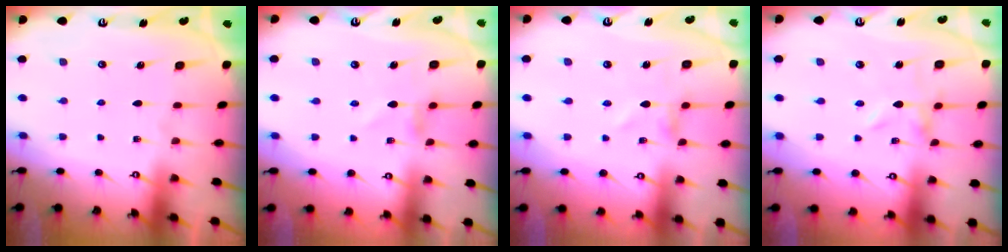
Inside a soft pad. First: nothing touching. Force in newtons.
{"total": 2.8, "press": 2.8, "slide": 0.3}
{"total": 2.3, "press": 2.3, "slide": 0.3}
{"total": 0.0}